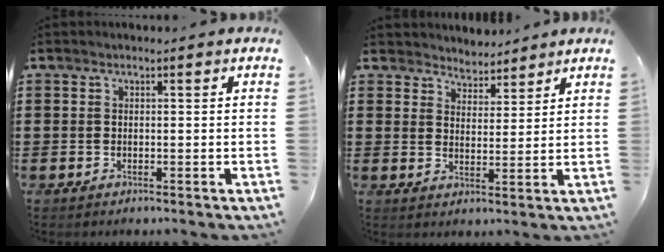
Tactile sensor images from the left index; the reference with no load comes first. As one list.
[{"total": 3.8, "force": [3.6, 1.1, -0.6], "torque": [-0.006, -0.012, 0.067]}]